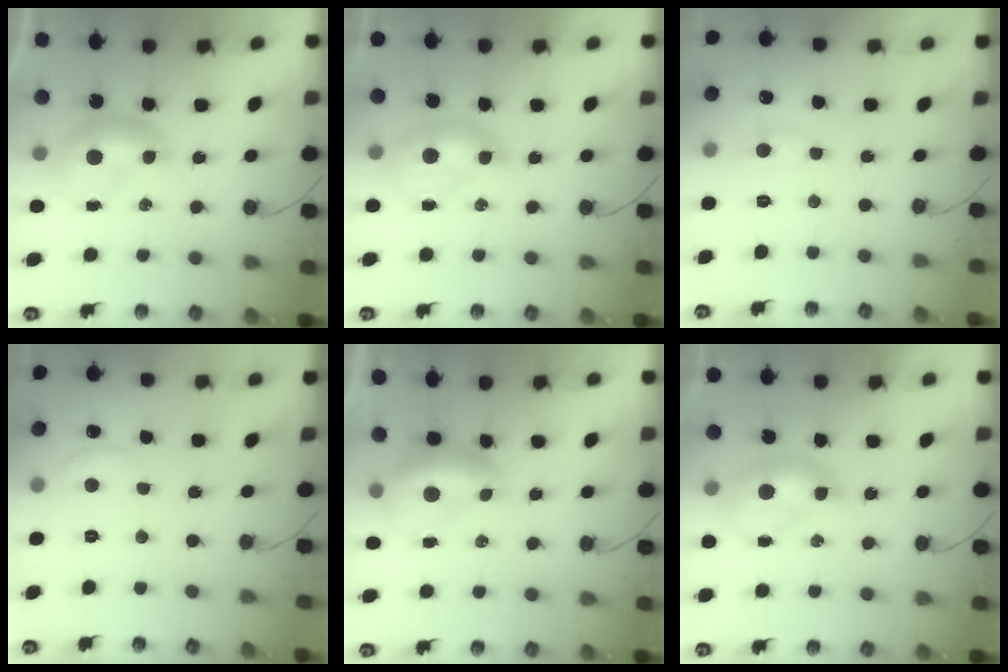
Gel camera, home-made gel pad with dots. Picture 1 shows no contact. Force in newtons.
{"total": 1.5, "press": 1.4, "slide": 0.6}
{"total": 0.0}
{"total": 1.1, "press": 0.8, "slide": 0.7}
{"total": 1.6, "press": 1.4, "slide": 0.7}
{"total": 1.5, "press": 1.4, "slide": 0.6}